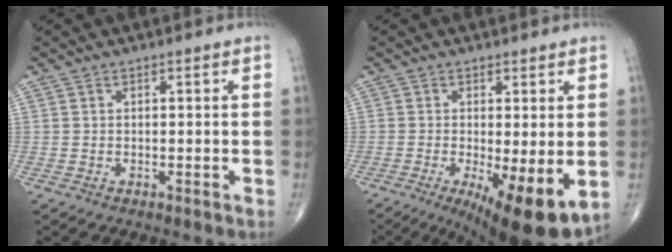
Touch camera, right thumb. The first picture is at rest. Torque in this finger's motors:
{"motor_torque": [-0.04, 0.85, 0.24, -0.26, 0.11]}